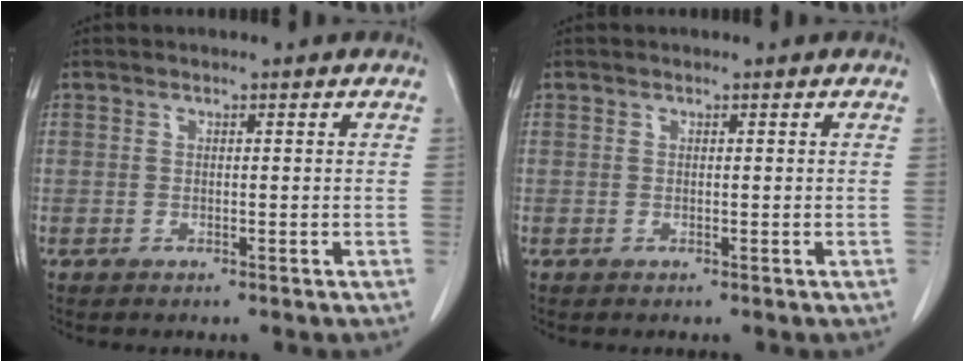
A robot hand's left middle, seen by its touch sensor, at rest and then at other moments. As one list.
[{"total": 0.0}]